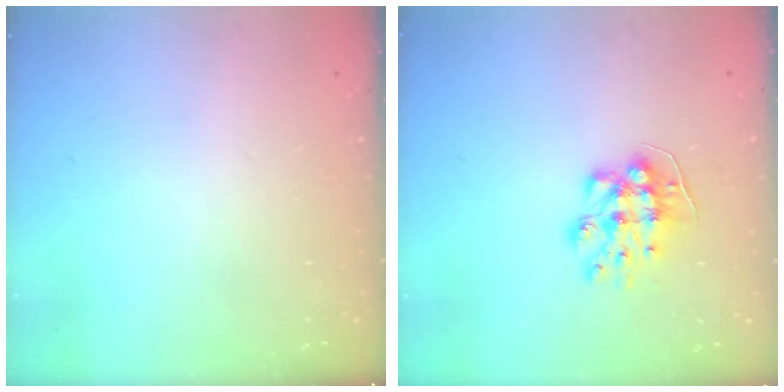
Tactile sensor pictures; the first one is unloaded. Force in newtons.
{"total": 8.9, "press": 8.9, "slide": 0.1}